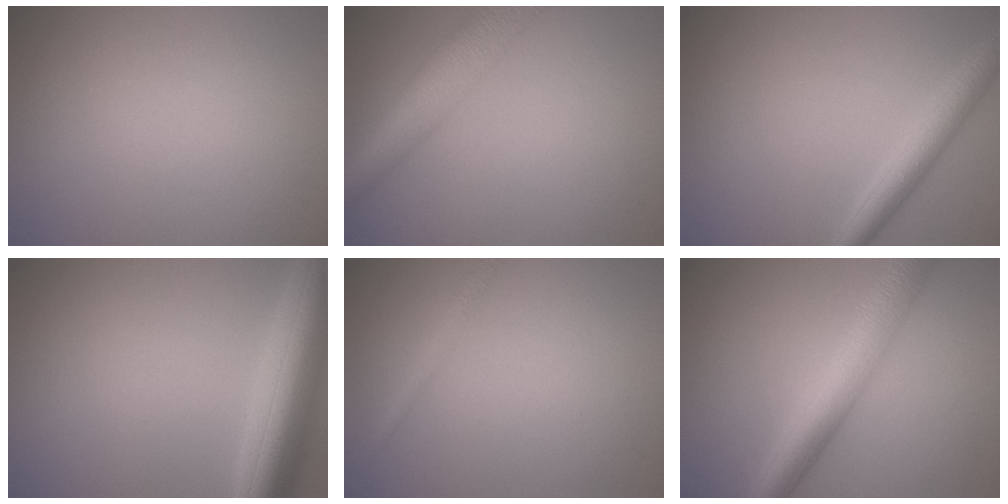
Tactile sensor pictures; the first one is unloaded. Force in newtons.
{"total": 6.9, "press": 6.9, "slide": 0.3}
{"total": 3.2, "press": 3.2, "slide": 0.1}
{"total": 7.9, "press": 7.9, "slide": 0.4}
{"total": 1.2, "press": 1.2, "slide": 0.1}
{"total": 6.5, "press": 6.5, "slide": 0.1}